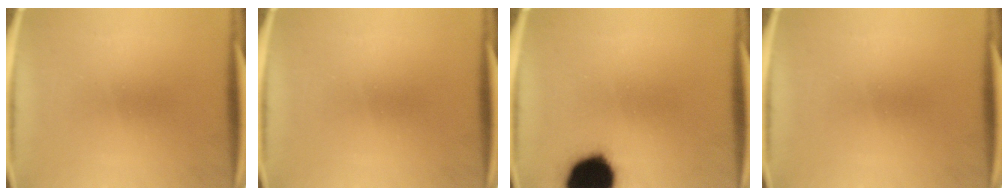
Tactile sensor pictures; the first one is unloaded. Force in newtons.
{"total": 0.0}
{"total": 19.7}
{"total": 0.0}